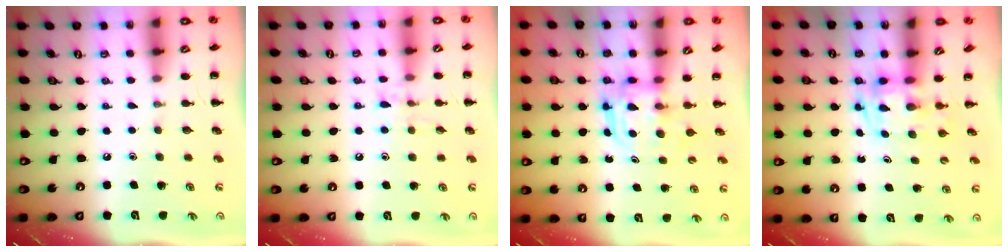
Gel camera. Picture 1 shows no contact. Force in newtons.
{"total": 8.0, "press": 7.8, "slide": 1.6}
{"total": 3.2, "press": 3.2, "slide": 0.2}
{"total": 2.8, "press": 2.7, "slide": 0.7}